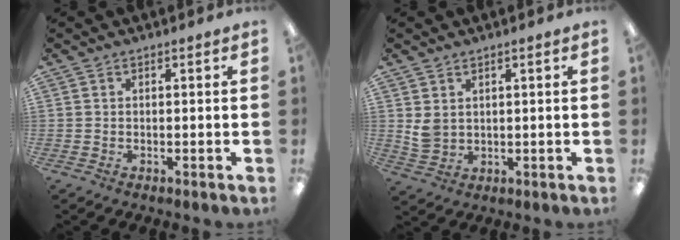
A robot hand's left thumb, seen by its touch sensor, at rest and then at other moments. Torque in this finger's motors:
{"motor_torque": [0.69, 0.67, 0.13, -0.35, 0.02]}